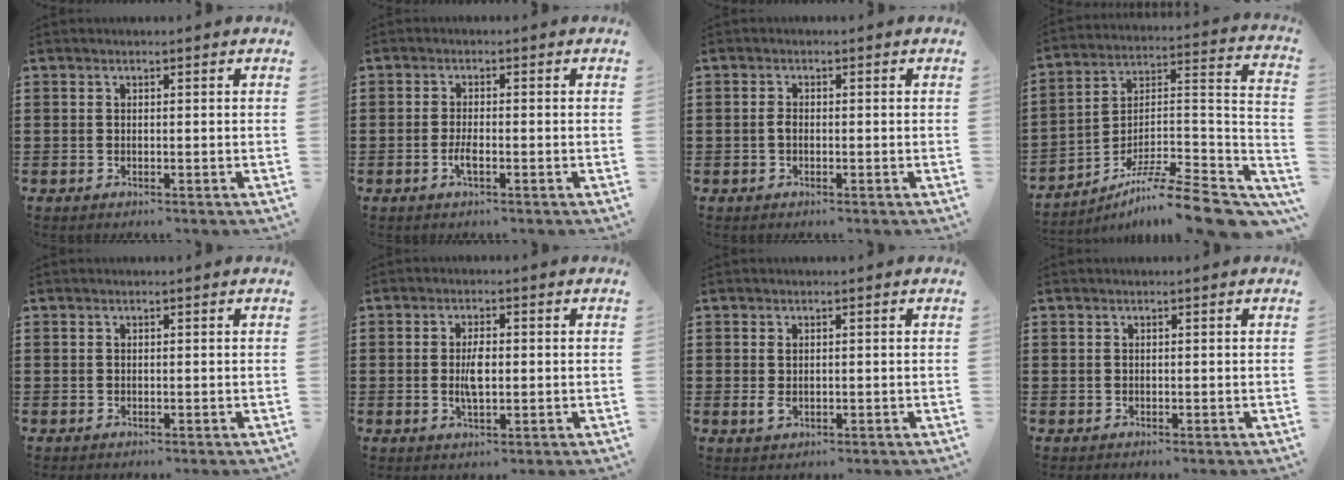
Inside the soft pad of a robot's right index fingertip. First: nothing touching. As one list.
[{"total": 2.4, "force": [-0.9, 0.6, 2.1], "torque": [-0.045, -0.002, -0.018]}, {"total": 1.0, "force": [-0.3, 0.6, 0.7], "torque": [-0.024, -0.003, -0.008]}, {"total": 10.8, "force": [-8.5, 1.4, 6.4], "torque": [-0.093, 0.012, -0.159]}, {"total": 0.0}, {"total": 4.1, "force": [-0.2, 1.6, 3.8], "torque": [-0.078, -0.001, -0.006]}, {"total": 1.4, "force": [0.0, 0.7, 1.1], "torque": [-0.032, -0.002, -0.001]}, {"total": 0.0}]